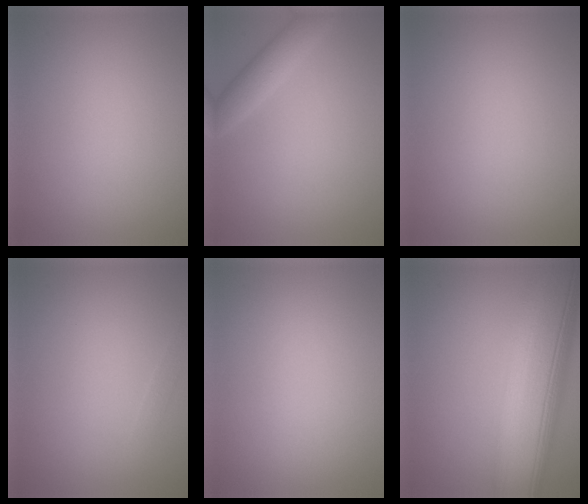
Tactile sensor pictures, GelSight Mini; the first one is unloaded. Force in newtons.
{"total": 2.1, "press": 2.1, "slide": 0.2}
{"total": 0.0}
{"total": 0.9, "press": 0.9, "slide": 0.0}
{"total": 0.0}
{"total": 14.4, "press": 14.3, "slide": 1.1}